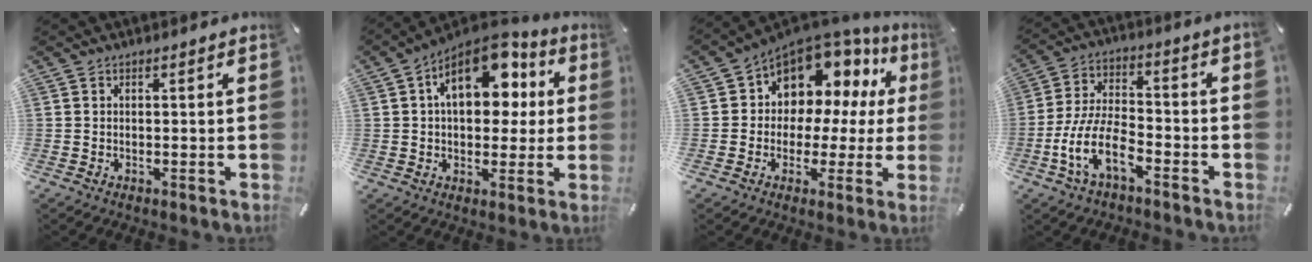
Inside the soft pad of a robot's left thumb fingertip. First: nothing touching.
{"total": 16.6, "force": [5.6, 10.7, 11.4], "torque": [-0.173, -0.020, 0.099]}
{"total": 9.6, "force": [5.6, 7.3, 2.8], "torque": [-0.052, -0.060, 0.105]}
{"total": 11.5, "force": [-5.9, 4.6, 8.7], "torque": [-0.197, 0.007, -0.114]}